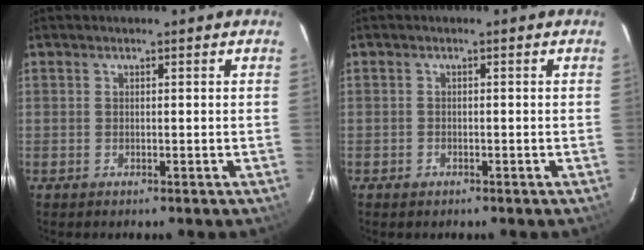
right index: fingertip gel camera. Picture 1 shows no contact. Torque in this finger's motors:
{"motor_torque": [0.19, -0.22, -0.01, -0.04]}